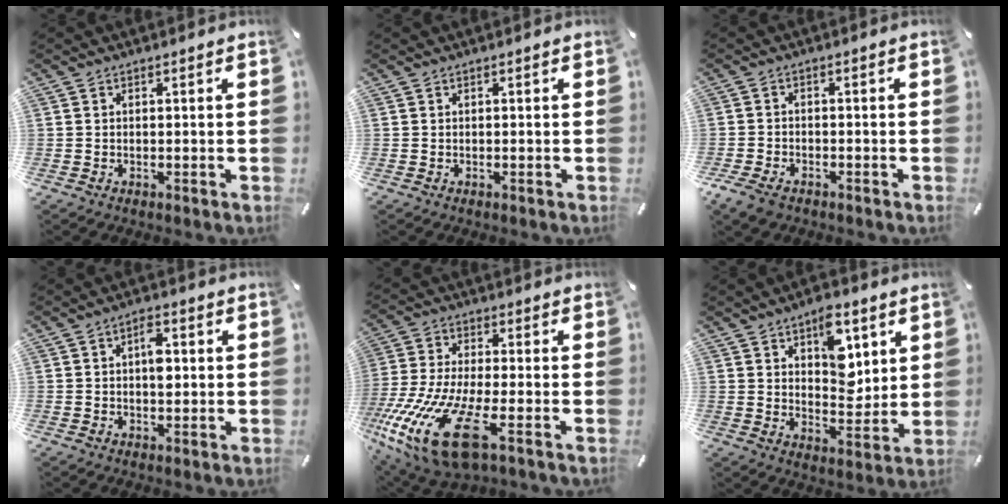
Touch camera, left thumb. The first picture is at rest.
{"total": 0.0}
{"total": 3.6, "force": [-2.5, 2.2, 1.5], "torque": [-0.051, 0.006, -0.054]}
{"total": 4.5, "force": [0.5, 2.5, 3.7], "torque": [-0.051, 0.000, 0.001]}
{"total": 20.0, "force": [-9.1, 7.1, 16.3], "torque": [-0.340, 0.008, -0.147]}
{"total": 11.2, "force": [4.9, 7.2, 7.1], "torque": [-0.073, -0.026, 0.080]}